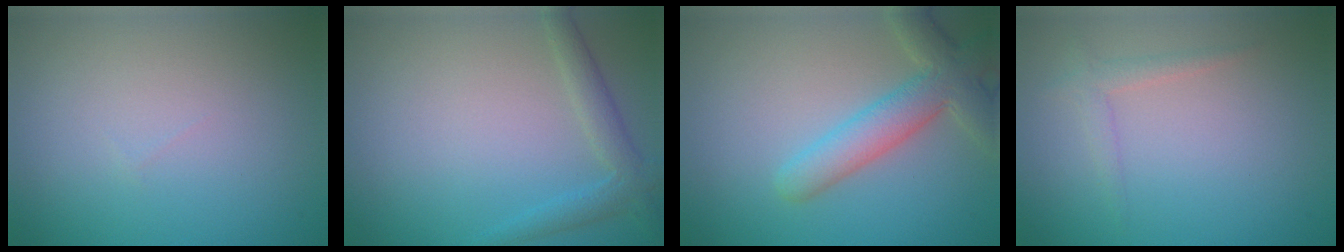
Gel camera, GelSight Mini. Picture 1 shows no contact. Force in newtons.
{"total": 2.4, "press": 2.4, "slide": 0.2}
{"total": 5.0, "press": 5.0, "slide": 0.5}
{"total": 1.4, "press": 1.4, "slide": 0.1}